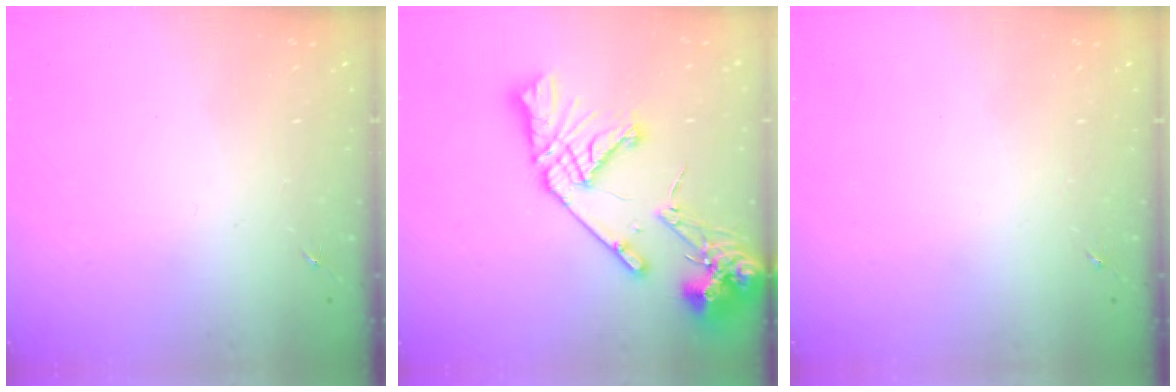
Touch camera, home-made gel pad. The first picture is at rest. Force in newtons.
{"total": 20.9, "press": 20.7, "slide": 2.5}
{"total": 0.0}